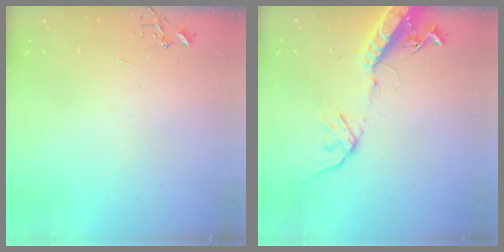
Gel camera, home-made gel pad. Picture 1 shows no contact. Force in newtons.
{"total": 16.2, "press": 15.8, "slide": 3.6}